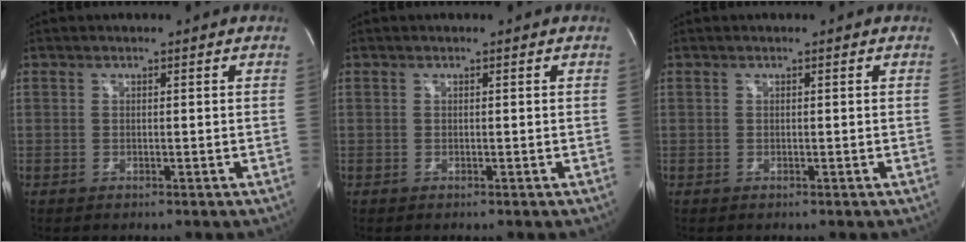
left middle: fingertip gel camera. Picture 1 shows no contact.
{"total": 0.0}
{"total": 0.0}